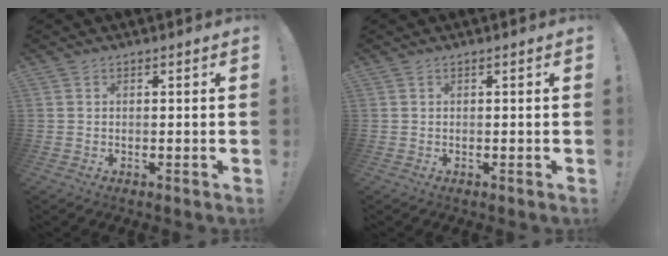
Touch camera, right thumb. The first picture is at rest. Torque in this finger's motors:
{"motor_torque": [0.00, 0.00, 0.00, 0.00, 0.00]}